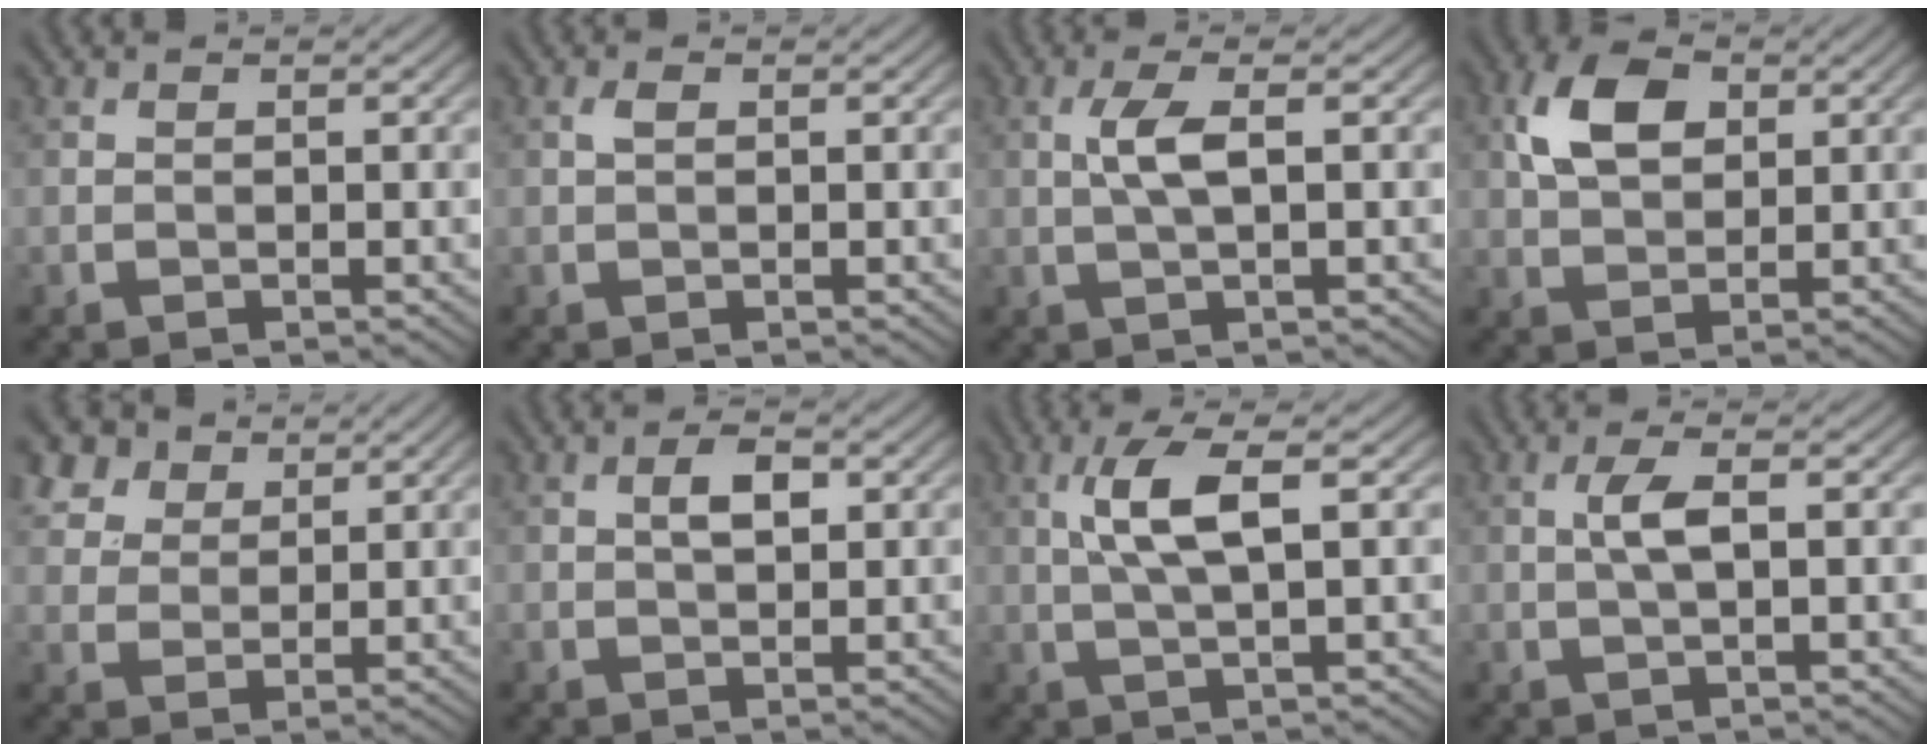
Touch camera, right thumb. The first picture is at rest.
{"total": 0.9, "force": [0.2, 0.4, 0.8], "torque": [-0.019, 0.003, 0.003]}
{"total": 3.6, "force": [0.4, 0.7, 3.5], "torque": [-0.074, 0.008, 0.006]}
{"total": 6.5, "force": [2.1, 4.2, 4.6], "torque": [-0.099, 0.009, 0.033]}
{"total": 6.7, "force": [4.5, 4.2, 2.8], "torque": [-0.090, -0.002, 0.093]}
{"total": 2.6, "force": [0.5, 1.2, 2.3], "torque": [-0.042, 0.003, 0.007]}
{"total": 5.5, "force": [1.2, 1.0, 5.3], "torque": [-0.113, 0.011, 0.025]}
{"total": 3.0, "force": [0.3, 0.6, 2.9], "torque": [-0.061, 0.008, 0.002]}